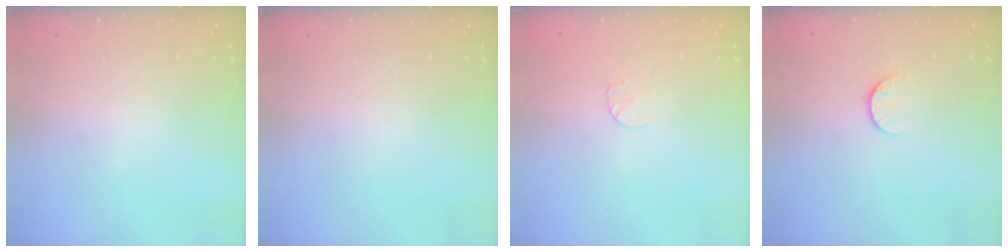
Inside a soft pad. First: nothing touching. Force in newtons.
{"total": 0.0}
{"total": 3.5, "press": 3.4, "slide": 0.4}
{"total": 8.5, "press": 8.5, "slide": 0.8}